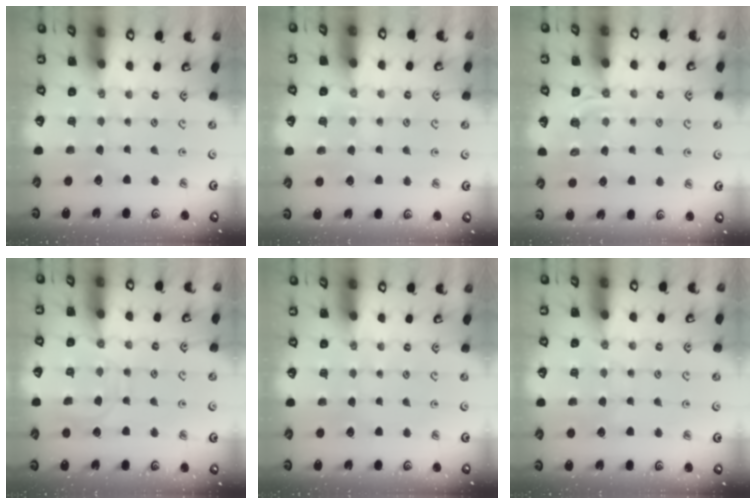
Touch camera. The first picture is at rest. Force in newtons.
{"total": 4.5, "press": 4.5, "slide": 0.6}
{"total": 3.7, "press": 3.1, "slide": 1.9}
{"total": 8.5, "press": 8.5, "slide": 0.7}
{"total": 0.0}
{"total": 2.8, "press": 2.7, "slide": 0.5}